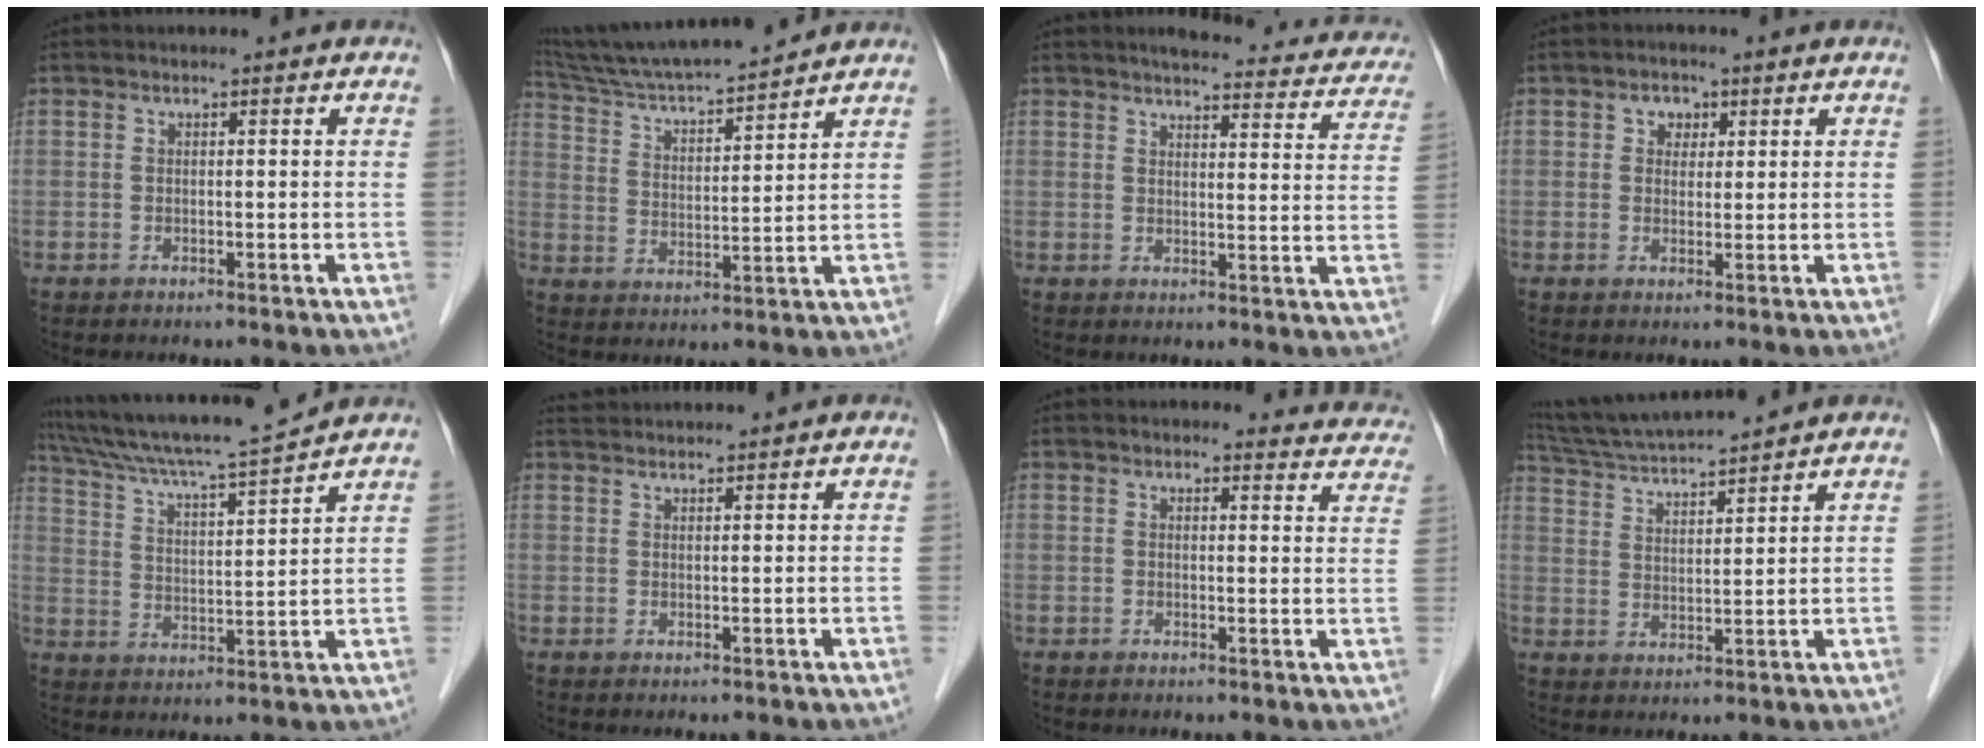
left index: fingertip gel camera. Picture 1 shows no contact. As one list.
[{"total": 15.4, "force": [14.2, 0.3, 6.0], "torque": [-0.111, 0.011, 0.242]}, {"total": 18.9, "force": [17.2, 4.1, 6.6], "torque": [-0.052, -0.020, 0.181]}, {"total": 2.2, "force": [0.8, 1.8, 0.9], "torque": [-0.012, 0.005, 0.008]}, {"total": 14.0, "force": [12.9, -1.7, 5.1], "torque": [-0.099, -0.004, 0.216]}, {"total": 4.3, "force": [4.2, 0.1, 0.8], "torque": [-0.012, 0.037, 0.071]}, {"total": 8.7, "force": [8.5, 2.1, 0.1], "torque": [0.043, -0.022, 0.055]}, {"total": 12.2, "force": [11.3, -0.4, 4.5], "torque": [-0.089, 0.019, 0.198]}]